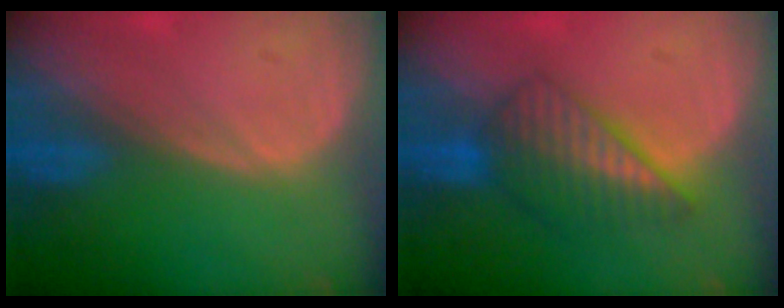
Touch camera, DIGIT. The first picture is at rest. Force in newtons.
{"total": 6.3, "press": 6.2, "slide": 0.6}